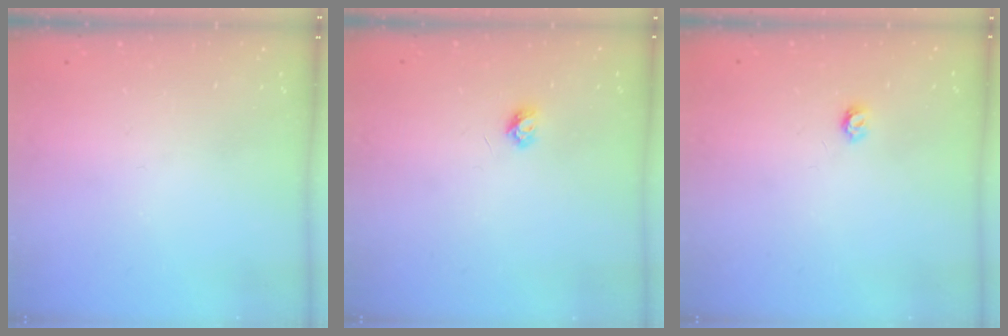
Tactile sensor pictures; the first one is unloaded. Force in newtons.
{"total": 3.7, "press": 3.7, "slide": 0.5}
{"total": 3.6, "press": 3.6, "slide": 0.3}